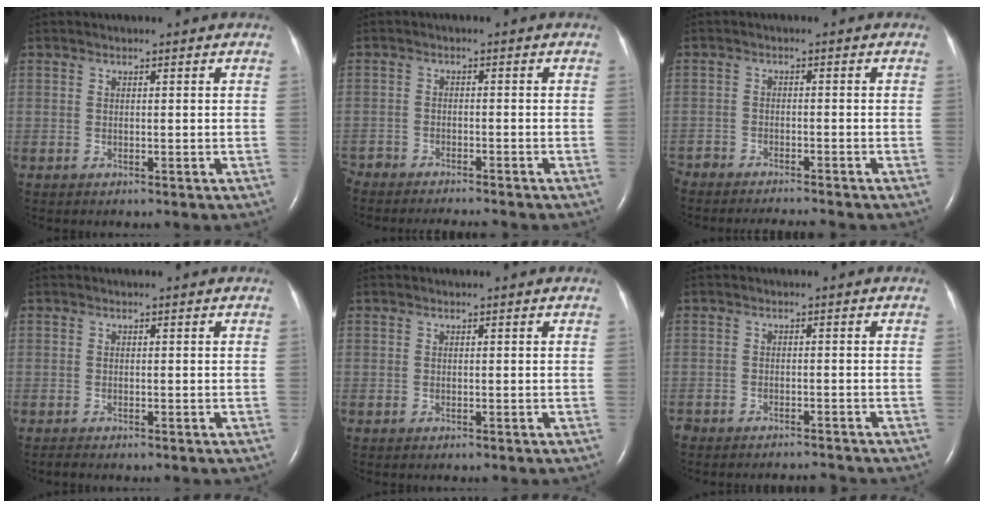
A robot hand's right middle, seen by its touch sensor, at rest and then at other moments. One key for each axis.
{"total": 9.8, "fx": -9.1, "fy": 1.4, "fz": 3.3, "tx": -0.050, "ty": -0.016, "tz": -0.133}
{"total": 8.6, "fx": -8.2, "fy": 0.7, "fz": 2.6, "tx": -0.034, "ty": -0.013, "tz": -0.123}
{"total": 0.5, "fx": -0.5, "fy": 0.0, "fz": 0.1, "tx": -0.008, "ty": -0.003, "tz": -0.010}
{"total": 0.0}
{"total": 4.7, "fx": -4.7, "fy": 0.4, "fz": 0.4, "tx": -0.003, "ty": -0.010, "tz": -0.073}